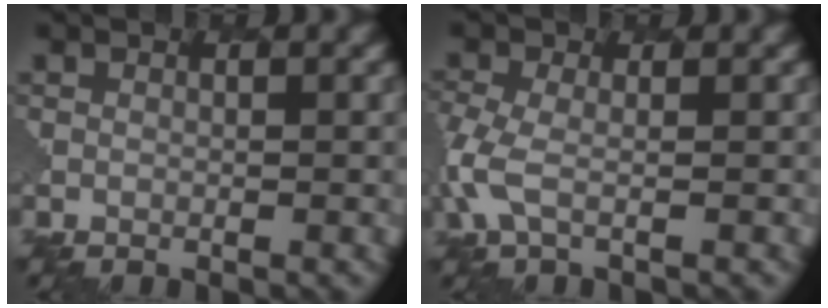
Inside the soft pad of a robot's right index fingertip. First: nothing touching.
{"total": 3.0, "force": [-1.1, 0.9, 2.6], "torque": [-0.082, -0.004, -0.025]}